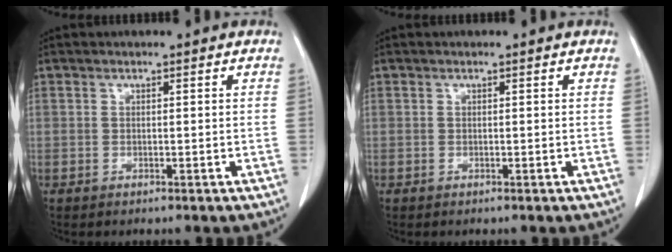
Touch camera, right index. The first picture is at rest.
{"total": 0.0}